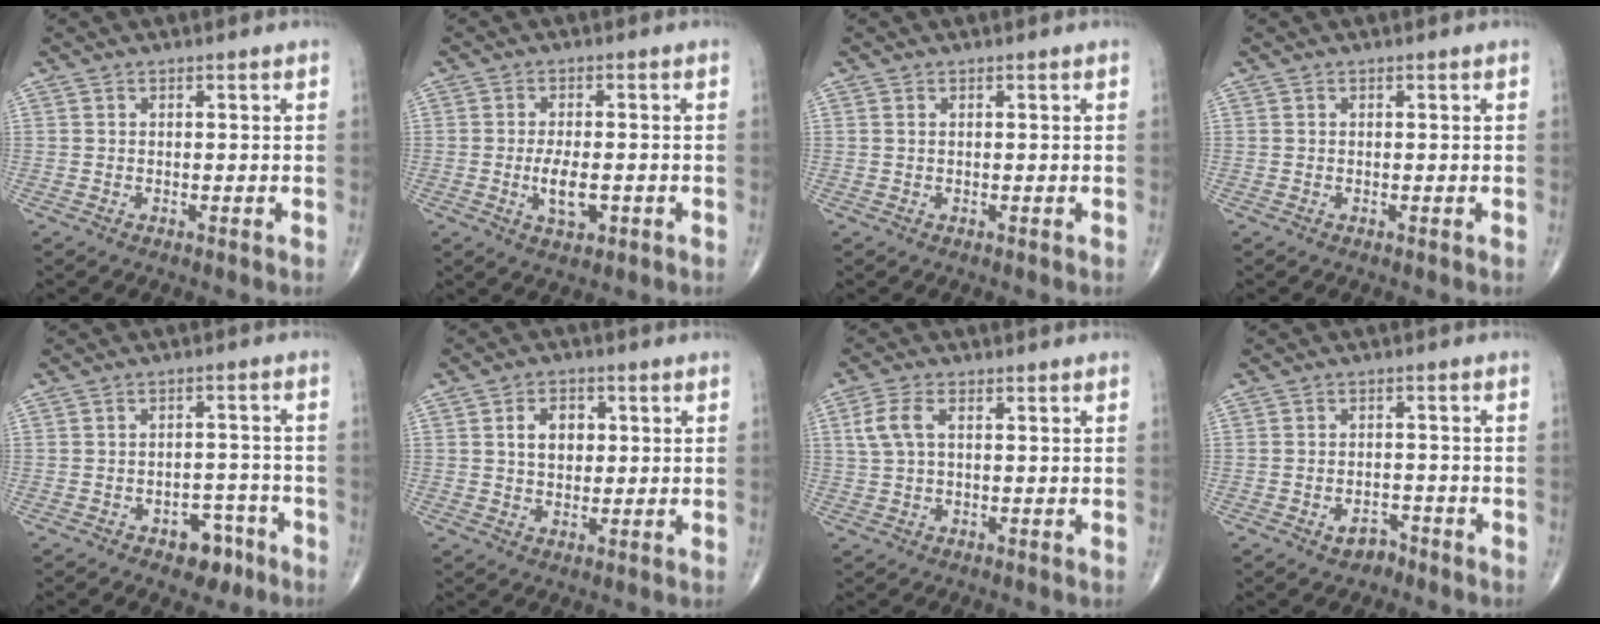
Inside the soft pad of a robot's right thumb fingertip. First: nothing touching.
{"total": 5.2, "force": [-1.3, 2.4, 4.5], "torque": [-0.077, -0.003, -0.020]}
{"total": 0.0}
{"total": 0.0}
{"total": 6.1, "force": [-3.7, 3.8, 3.1], "torque": [-0.010, 0.035, -0.049]}
{"total": 6.1, "force": [1.3, 4.4, 4.1], "torque": [-0.042, 0.001, 0.018]}
{"total": 5.2, "force": [1.2, 2.8, 4.2], "torque": [-0.104, 0.013, 0.024]}
{"total": 3.2, "force": [-2.2, 2.0, 1.2], "torque": [-0.006, 0.020, -0.031]}